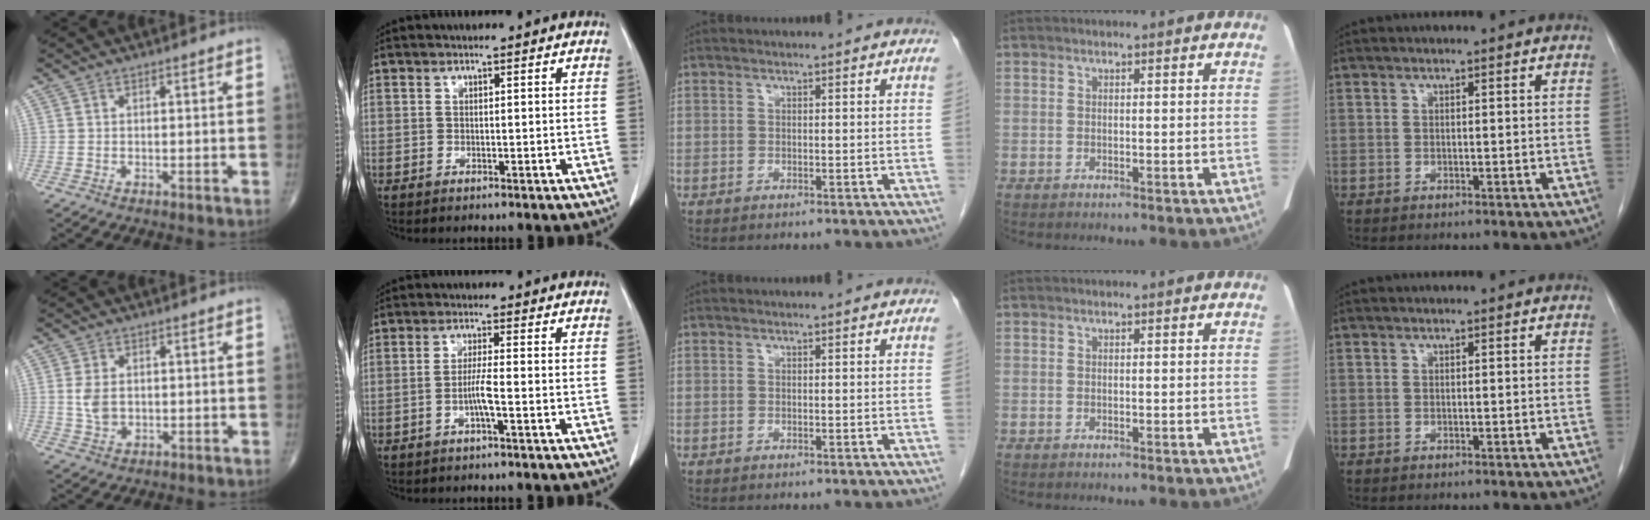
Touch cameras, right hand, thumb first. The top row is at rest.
{"thumb": {"total": 4.2, "force": [0.4, 3.0, 3.0], "torque": [-0.054, -0.003, 0.012]}, "index": {"total": 3.5, "force": [-1.2, 0.0, 3.3], "torque": [-0.066, 0.002, -0.024]}}